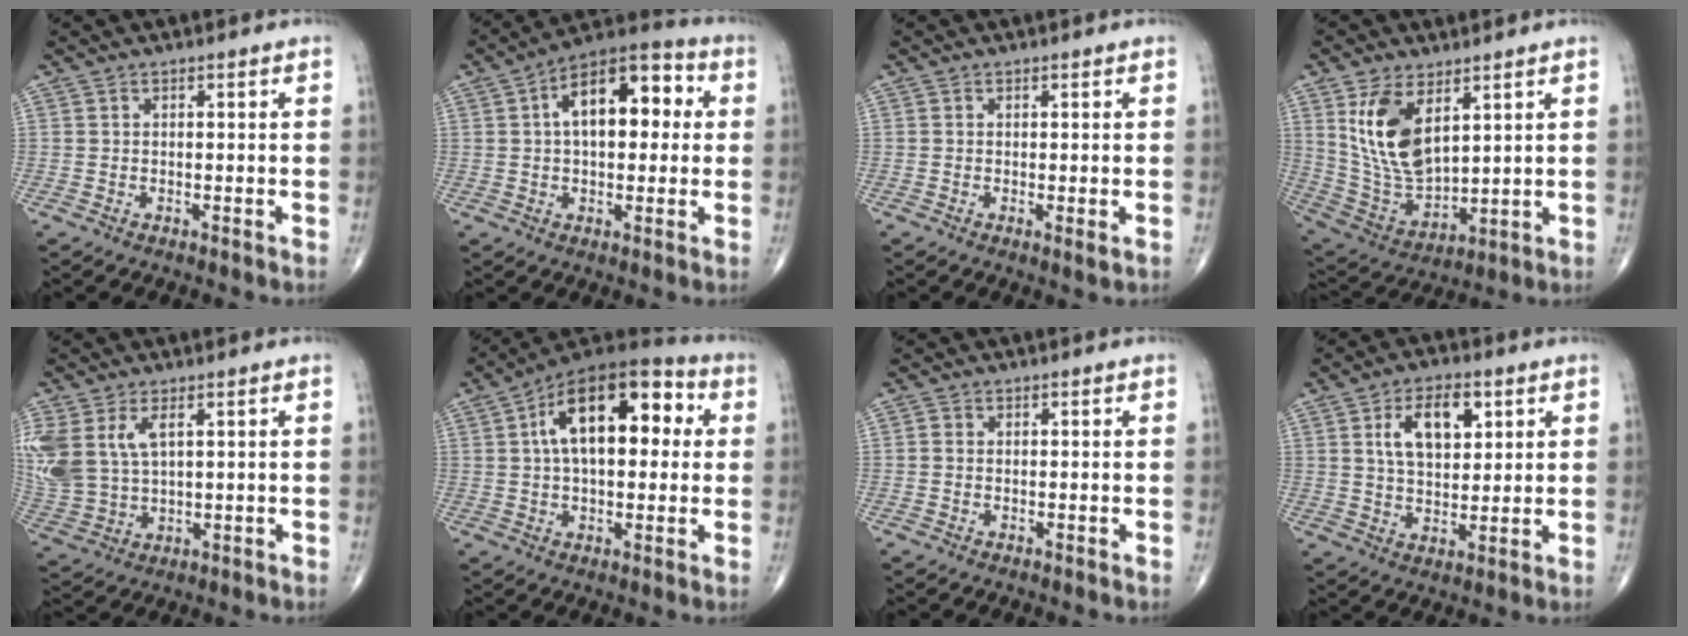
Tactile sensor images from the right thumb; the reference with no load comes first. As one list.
[{"total": 15.3, "force": [2.9, 8.2, 12.6], "torque": [-0.167, 0.031, 0.037]}, {"total": 1.3, "force": [-0.1, 0.2, 1.3], "torque": [-0.026, -0.007, -0.003]}, {"total": 14.5, "force": [5.8, 7.6, 10.9], "torque": [-0.195, -0.028, 0.132]}, {"total": 14.1, "force": [4.5, 8.7, 10.1], "torque": [-0.252, -0.005, 0.103]}, {"total": 19.5, "force": [4.2, 10.3, 16.0], "torque": [-0.222, 0.030, 0.054]}, {"total": 0.7, "force": [-0.1, 0.6, 0.3], "torque": [-0.003, 0.001, -0.005]}, {"total": 10.7, "force": [3.8, 6.0, 8.0], "torque": [-0.112, -0.009, 0.066]}]